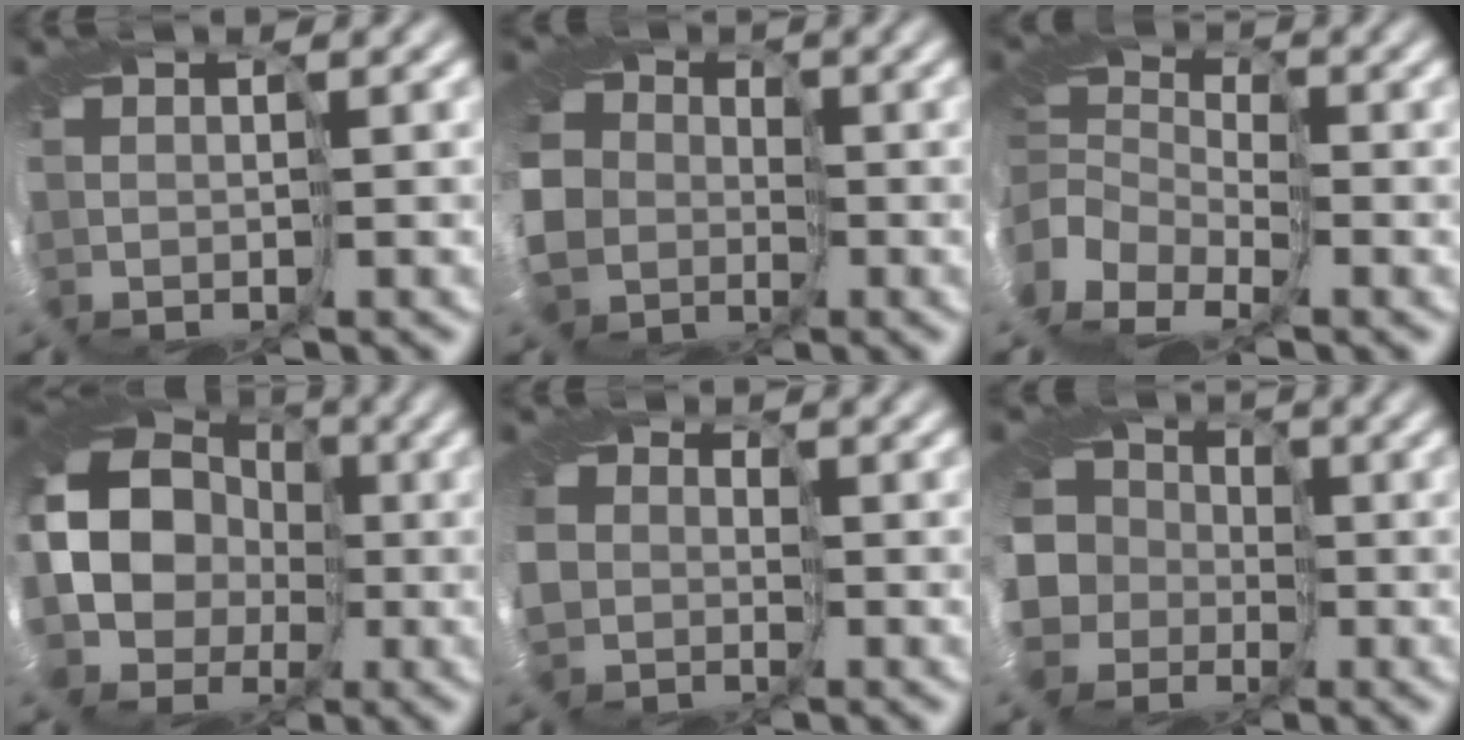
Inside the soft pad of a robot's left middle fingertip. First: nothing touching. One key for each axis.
{"total": 9.2, "fx": -1.4, "fy": 7.9, "fz": 4.5, "tx": -0.092, "ty": -0.032, "tz": -0.069}
{"total": 6.3, "fx": -5.1, "fy": 3.2, "fz": 1.8, "tx": -0.015, "ty": -0.019, "tz": -0.105}
{"total": 16.9, "fx": -3.2, "fy": 15.5, "fz": 6.2, "tx": -0.131, "ty": -0.010, "tz": -0.109}
{"total": 2.6, "fx": -0.9, "fy": 2.4, "fz": 0.3, "tx": -0.003, "ty": -0.017, "tz": -0.030}
{"total": 8.5, "fx": -2.4, "fy": 7.5, "fz": 3.3, "tx": -0.078, "ty": 0.001, "tz": -0.089}